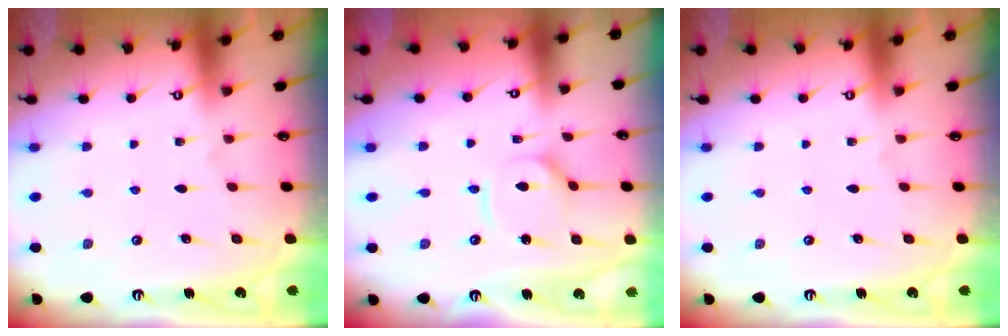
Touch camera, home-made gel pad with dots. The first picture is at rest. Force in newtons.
{"total": 6.5, "press": 6.5, "slide": 0.4}
{"total": 0.0}